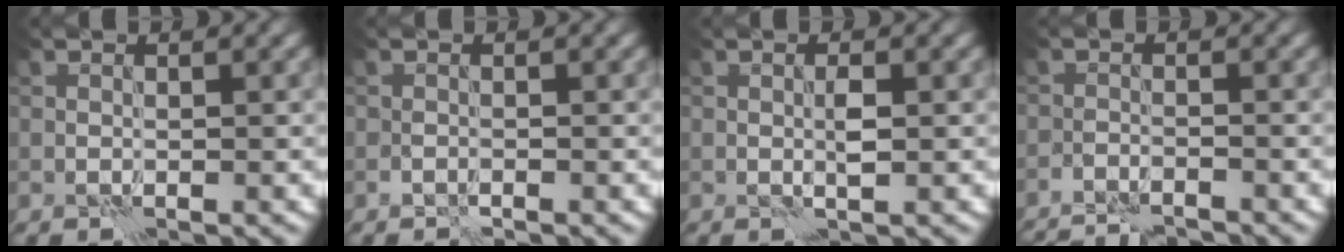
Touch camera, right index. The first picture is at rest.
{"total": 0.0}
{"total": 1.2, "force": [-0.1, 0.2, 1.2], "torque": [-0.023, 0.002, 0.000]}
{"total": 4.7, "force": [-4.6, 0.5, 0.8], "torque": [-0.012, -0.004, -0.069]}